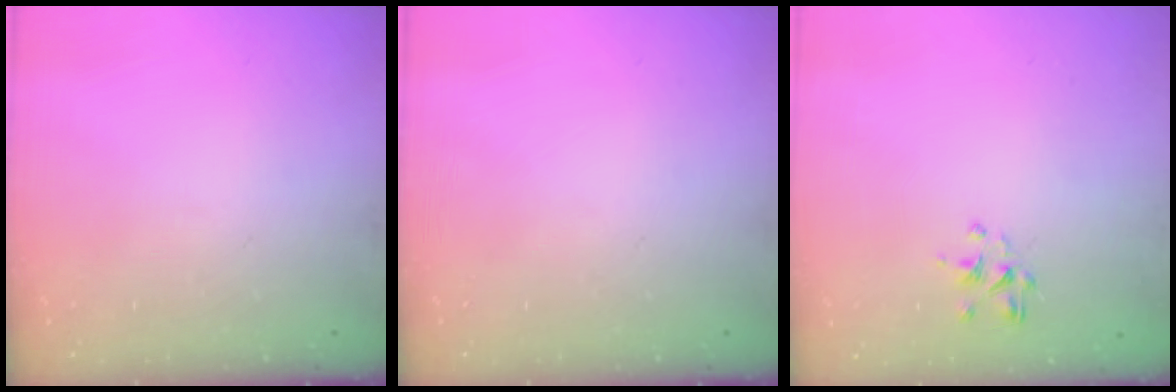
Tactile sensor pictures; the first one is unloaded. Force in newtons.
{"total": 0.0}
{"total": 1.8, "press": 1.7, "slide": 0.7}